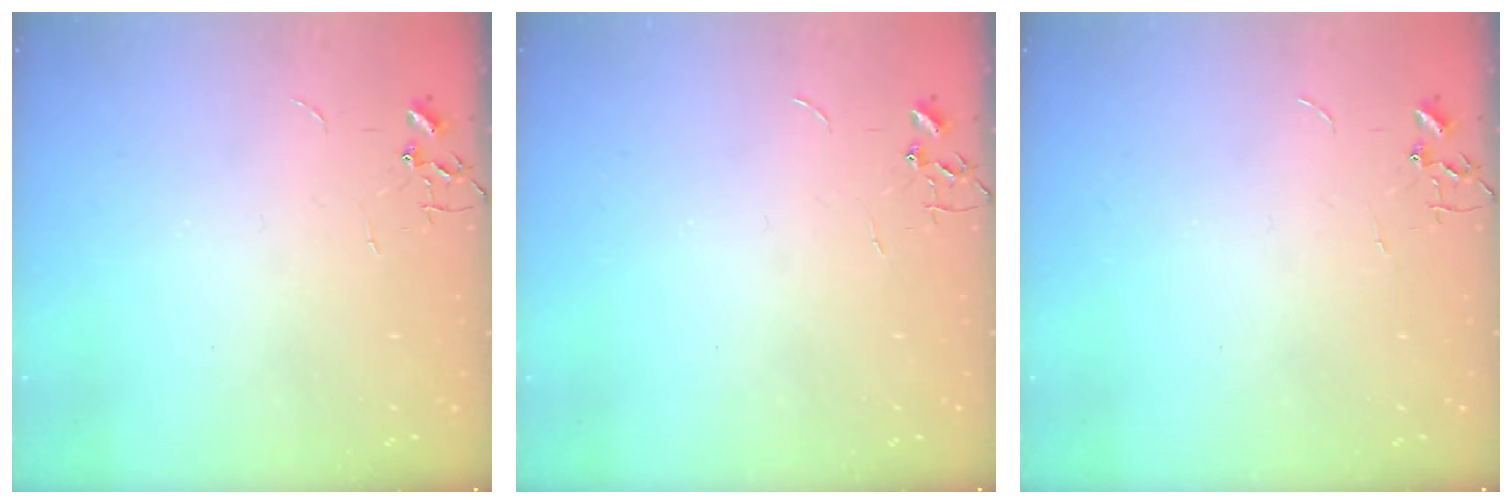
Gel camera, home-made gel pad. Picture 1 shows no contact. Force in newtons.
{"total": 0.0}
{"total": 0.0}